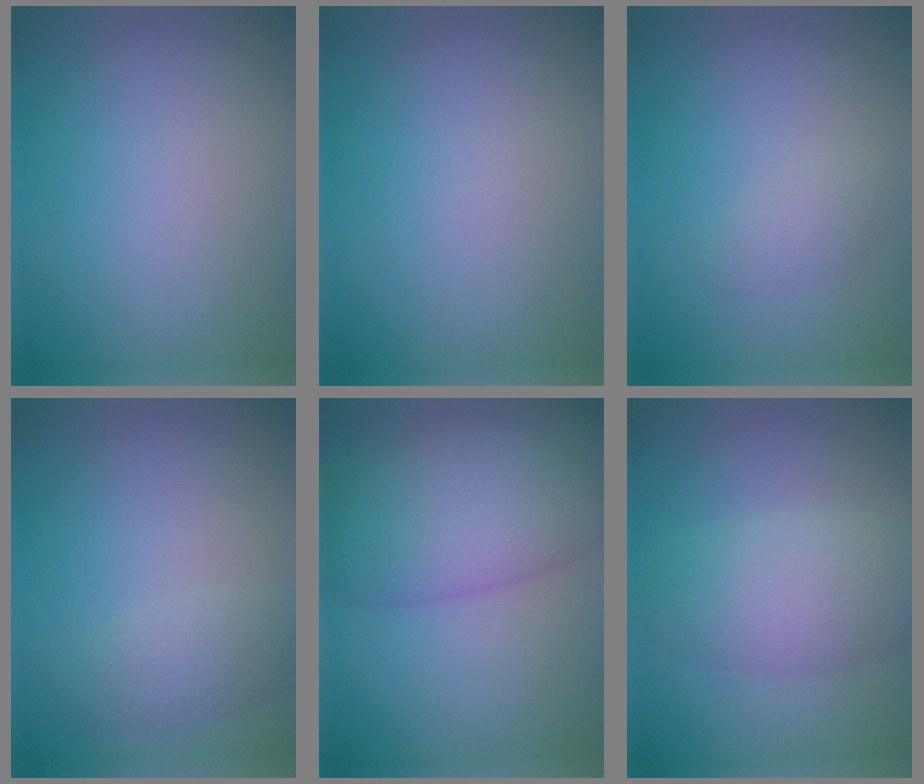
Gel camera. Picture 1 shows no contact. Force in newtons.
{"total": 0.0}
{"total": 1.3, "press": 1.3, "slide": 0.0}
{"total": 2.1, "press": 2.1, "slide": 0.2}
{"total": 9.5, "press": 9.5, "slide": 0.3}
{"total": 5.0, "press": 5.0, "slide": 0.3}